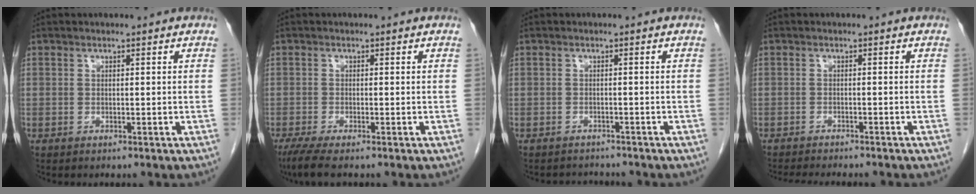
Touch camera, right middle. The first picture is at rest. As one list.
[{"total": 3.7, "force": [-2.7, 0.3, 2.6], "torque": [-0.053, -0.013, -0.052]}, {"total": 2.7, "force": [-2.6, 0.8, -0.3], "torque": [0.004, -0.006, -0.039]}, {"total": 8.5, "force": [-7.7, 1.3, 3.4], "torque": [-0.046, -0.012, -0.105]}]